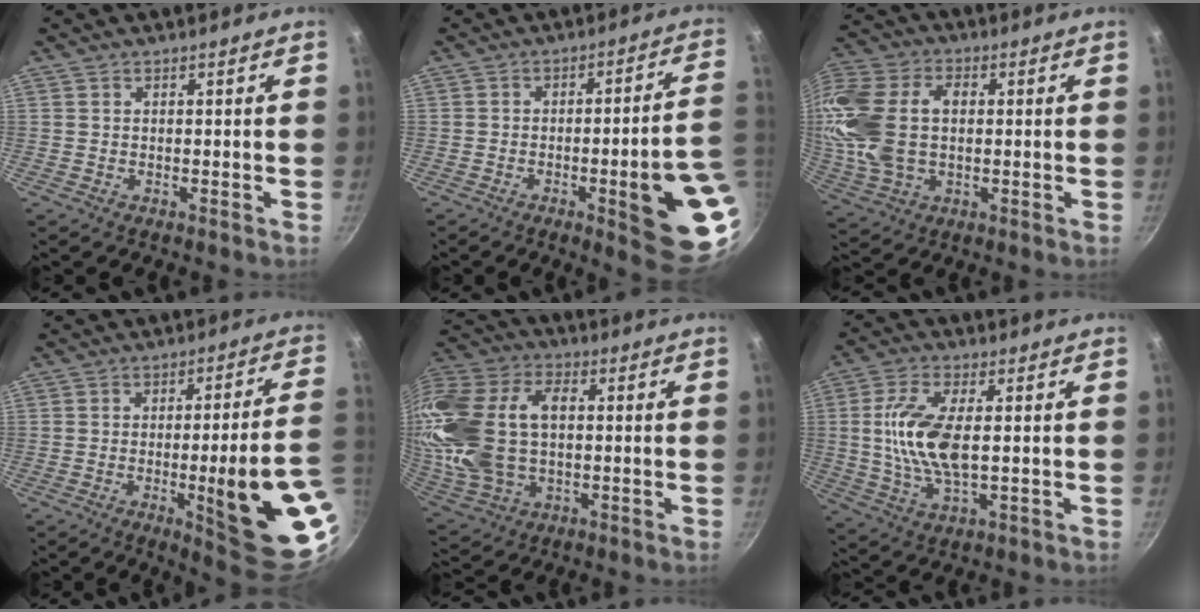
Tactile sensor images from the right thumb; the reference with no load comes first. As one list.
[{"total": 16.7, "force": [-3.9, 3.4, 15.9], "torque": [-0.169, 0.019, -0.046]}, {"total": 19.6, "force": [1.6, 13.3, 14.4], "torque": [-0.304, 0.025, 0.029]}, {"total": 20.7, "force": [-4.6, 3.5, 19.9], "torque": [-0.239, 0.006, -0.049]}, {"total": 24.3, "force": [1.9, 16.0, 18.2], "torque": [-0.379, 0.024, 0.040]}, {"total": 12.0, "force": [0.9, 5.3, 10.8], "torque": [-0.215, 0.001, 0.018]}]